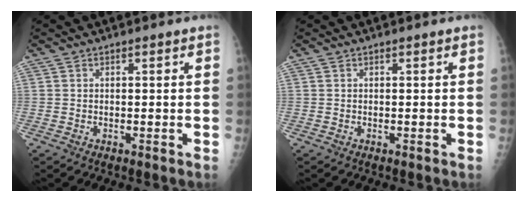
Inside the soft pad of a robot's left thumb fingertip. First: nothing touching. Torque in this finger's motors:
{"motor_torque": [0.00, 0.00, -0.09, -0.09, 0.00]}